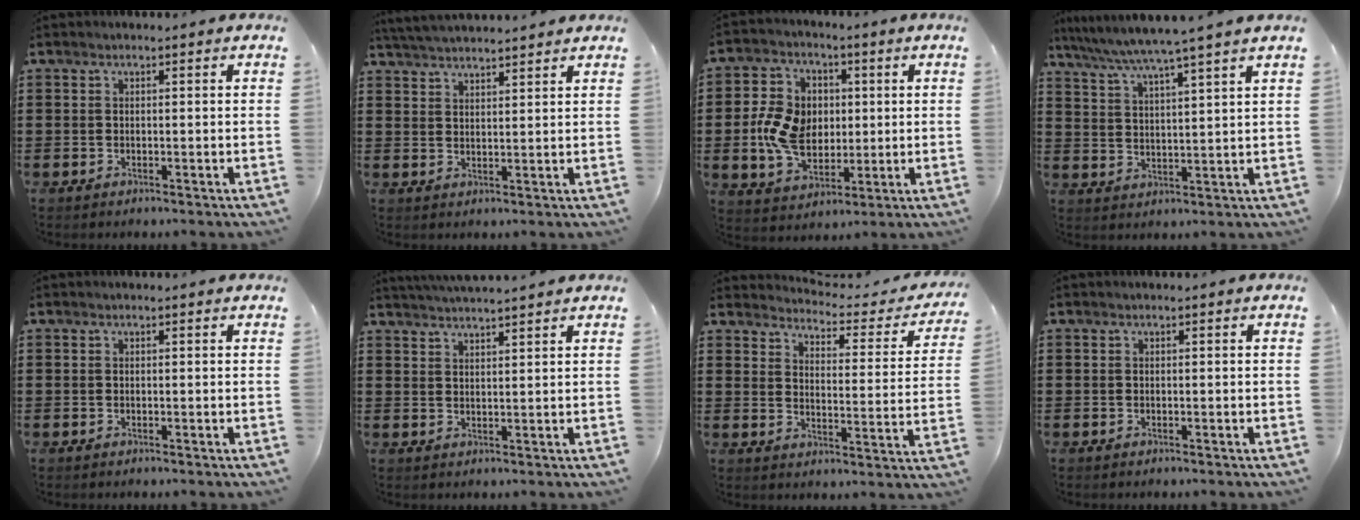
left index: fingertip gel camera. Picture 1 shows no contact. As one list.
[{"total": 3.4, "force": [3.4, -0.3, 0.5], "torque": [-0.019, -0.011, 0.062]}, {"total": 9.3, "force": [0.0, 7.2, 5.9], "torque": [-0.139, 0.011, -0.003]}, {"total": 5.7, "force": [5.0, -1.2, 2.5], "torque": [-0.068, -0.031, 0.084]}, {"total": 0.0}, {"total": 2.8, "force": [2.7, -0.6, 0.3], "torque": [-0.013, -0.011, 0.049]}, {"total": 3.2, "force": [3.2, 0.1, 0.5], "torque": [-0.027, -0.034, 0.047]}, {"total": 0.0}]